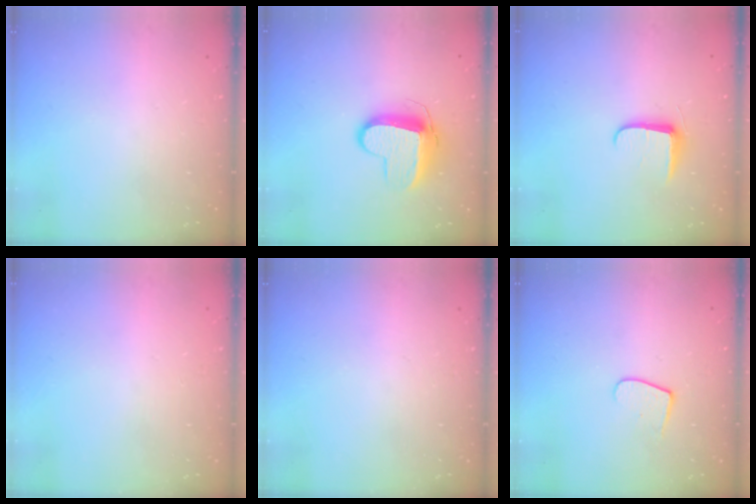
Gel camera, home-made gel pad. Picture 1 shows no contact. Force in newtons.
{"total": 11.1, "press": 11.1, "slide": 0.4}
{"total": 6.8, "press": 6.7, "slide": 0.9}
{"total": 0.5, "press": 0.5, "slide": 0.1}
{"total": 0.0}
{"total": 6.7, "press": 6.7, "slide": 0.6}